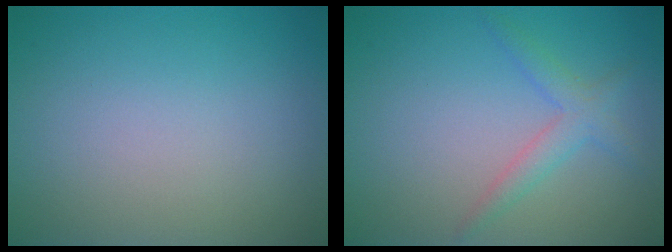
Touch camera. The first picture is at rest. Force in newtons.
{"total": 2.2, "press": 2.2, "slide": 0.1}